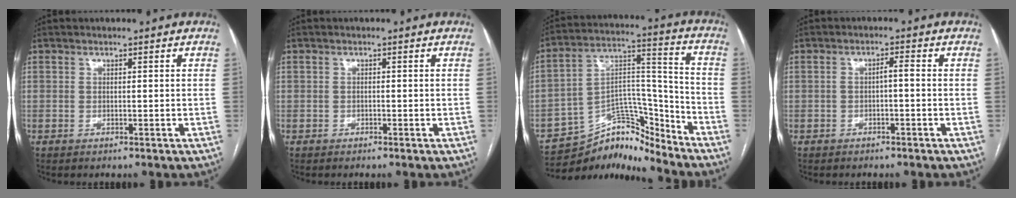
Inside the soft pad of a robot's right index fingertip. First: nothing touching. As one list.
[{"total": 0.6, "force": [-0.3, 0.5, 0.0], "torque": [-0.003, 0.003, -0.009]}, {"total": 11.2, "force": [-10.7, 3.1, 1.1], "torque": [-0.006, 0.081, -0.191]}, {"total": 1.8, "force": [-0.5, 0.3, 1.7], "torque": [-0.030, 0.006, -0.008]}]